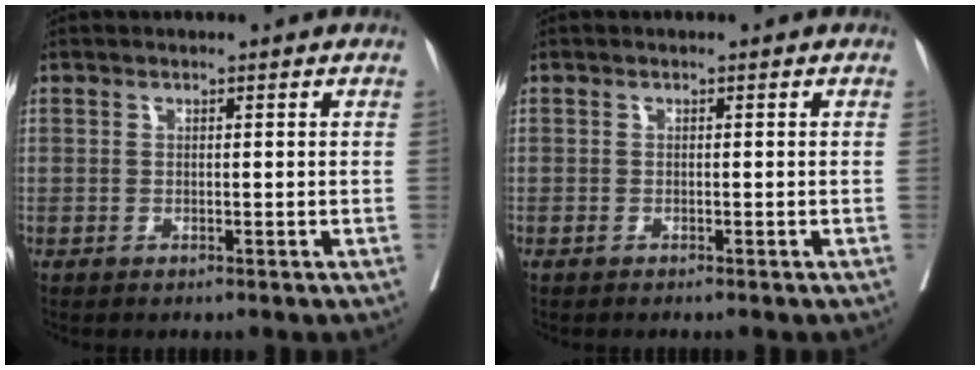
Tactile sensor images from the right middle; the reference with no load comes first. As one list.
[{"total": 0.7, "force": [-0.5, 0.1, 0.5], "torque": [-0.007, -0.001, -0.007]}]